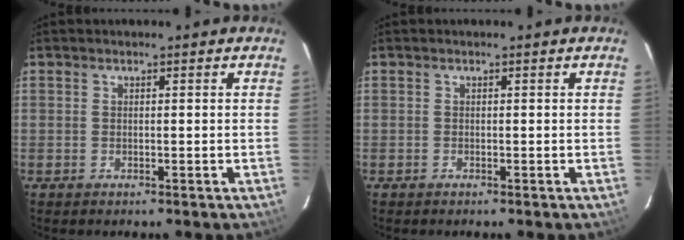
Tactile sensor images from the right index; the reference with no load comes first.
{"total": 0.0}